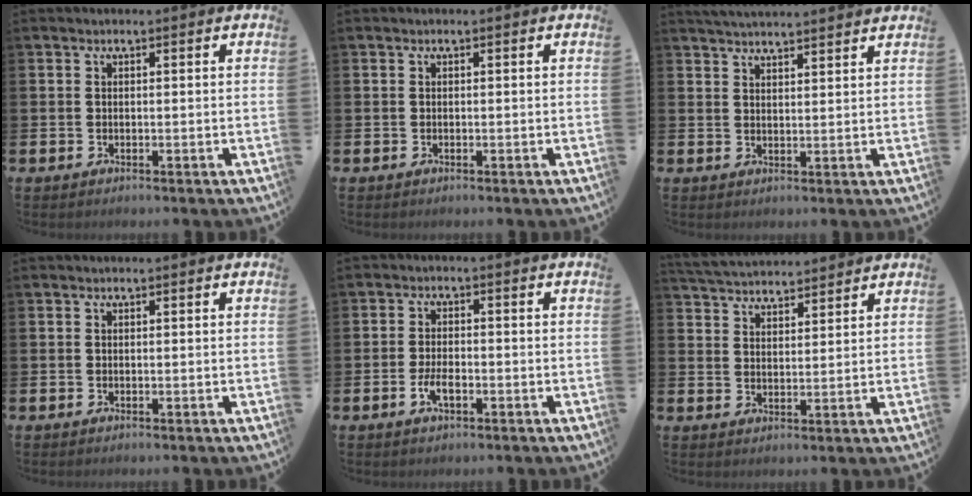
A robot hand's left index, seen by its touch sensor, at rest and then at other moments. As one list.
[{"total": 0.0}, {"total": 3.6, "force": [3.6, -0.2, 0.2], "torque": [-0.008, -0.016, 0.066]}, {"total": 0.0}, {"total": 2.9, "force": [-1.0, 1.3, 2.4], "torque": [-0.038, 0.001, -0.018]}, {"total": 4.4, "force": [4.4, 0.6, 0.0], "torque": [-0.018, -0.023, 0.080]}]